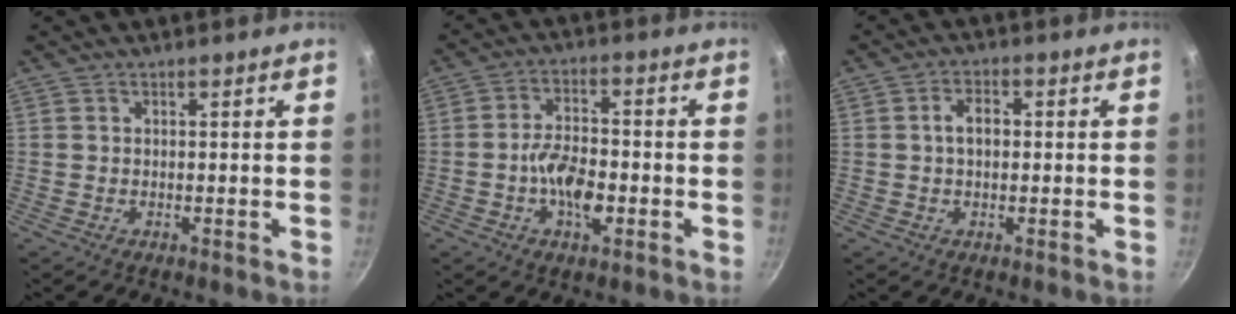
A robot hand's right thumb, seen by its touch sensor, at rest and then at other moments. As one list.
[{"total": 8.5, "force": [-2.3, 4.2, 7.0], "torque": [-0.114, 0.024, -0.046]}, {"total": 4.2, "force": [0.3, 2.7, 3.2], "torque": [-0.043, 0.014, -0.001]}]